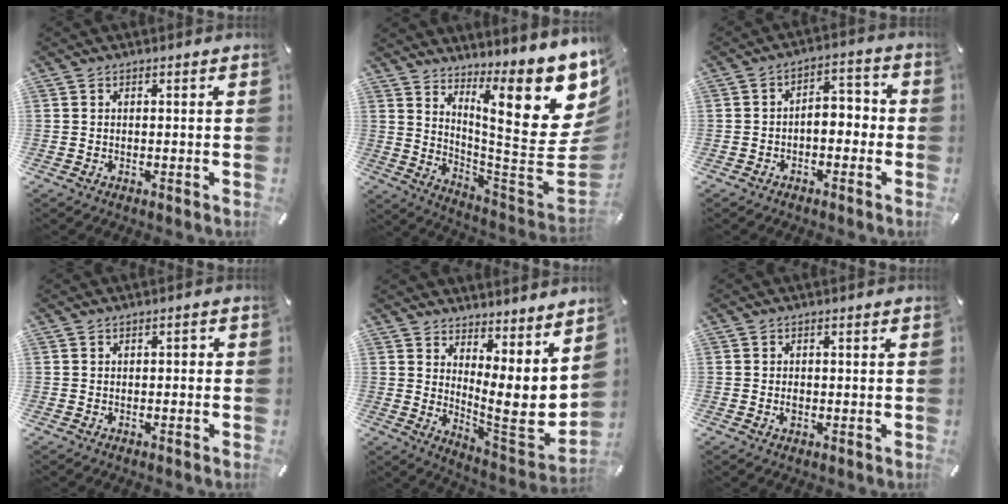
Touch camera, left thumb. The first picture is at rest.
{"total": 20.8, "force": [10.7, 7.4, 16.2], "torque": [-0.203, -0.110, 0.175]}
{"total": 4.8, "force": [-2.2, 3.4, 2.6], "torque": [-0.039, 0.010, -0.047]}
{"total": 0.9, "force": [-0.5, 0.6, 0.6], "torque": [-0.012, 0.005, -0.012]}
{"total": 10.1, "force": [2.6, 3.4, 9.1], "torque": [-0.112, -0.070, 0.053]}
{"total": 1.3, "force": [-0.2, 1.0, 0.8], "torque": [-0.009, -0.002, -0.006]}